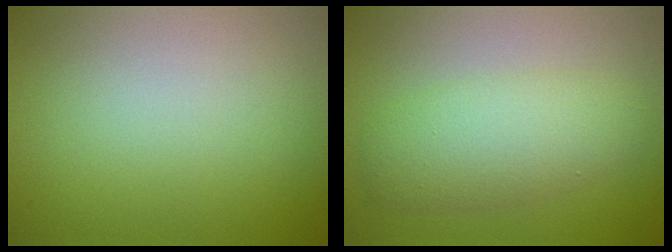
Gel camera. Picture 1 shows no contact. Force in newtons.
{"total": 4.5, "press": 4.5, "slide": 0.1}